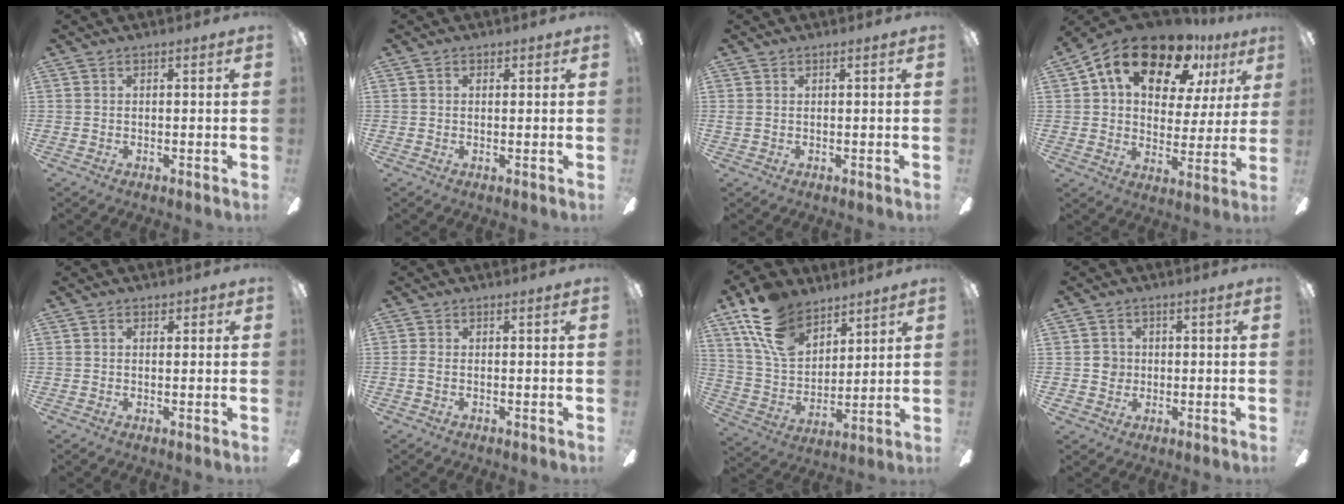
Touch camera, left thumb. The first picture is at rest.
{"total": 0.8, "force": [0.2, 0.6, 0.5], "torque": [-0.001, 0.000, 0.002]}
{"total": 0.8, "force": [0.1, 0.1, 0.8], "torque": [-0.016, 0.000, 0.002]}
{"total": 18.7, "force": [11.7, 9.8, 10.9], "torque": [-0.180, -0.058, 0.200]}
{"total": 1.1, "force": [0.1, 0.8, 0.7], "torque": [-0.004, 0.002, 0.000]}
{"total": 1.4, "force": [-0.4, 0.5, 1.2], "torque": [-0.022, 0.003, -0.007]}
{"total": 16.4, "force": [11.0, 9.4, 7.8], "torque": [-0.170, -0.045, 0.209]}
{"total": 3.7, "force": [0.1, 3.6, 0.7], "torque": [-0.006, 0.002, -0.002]}